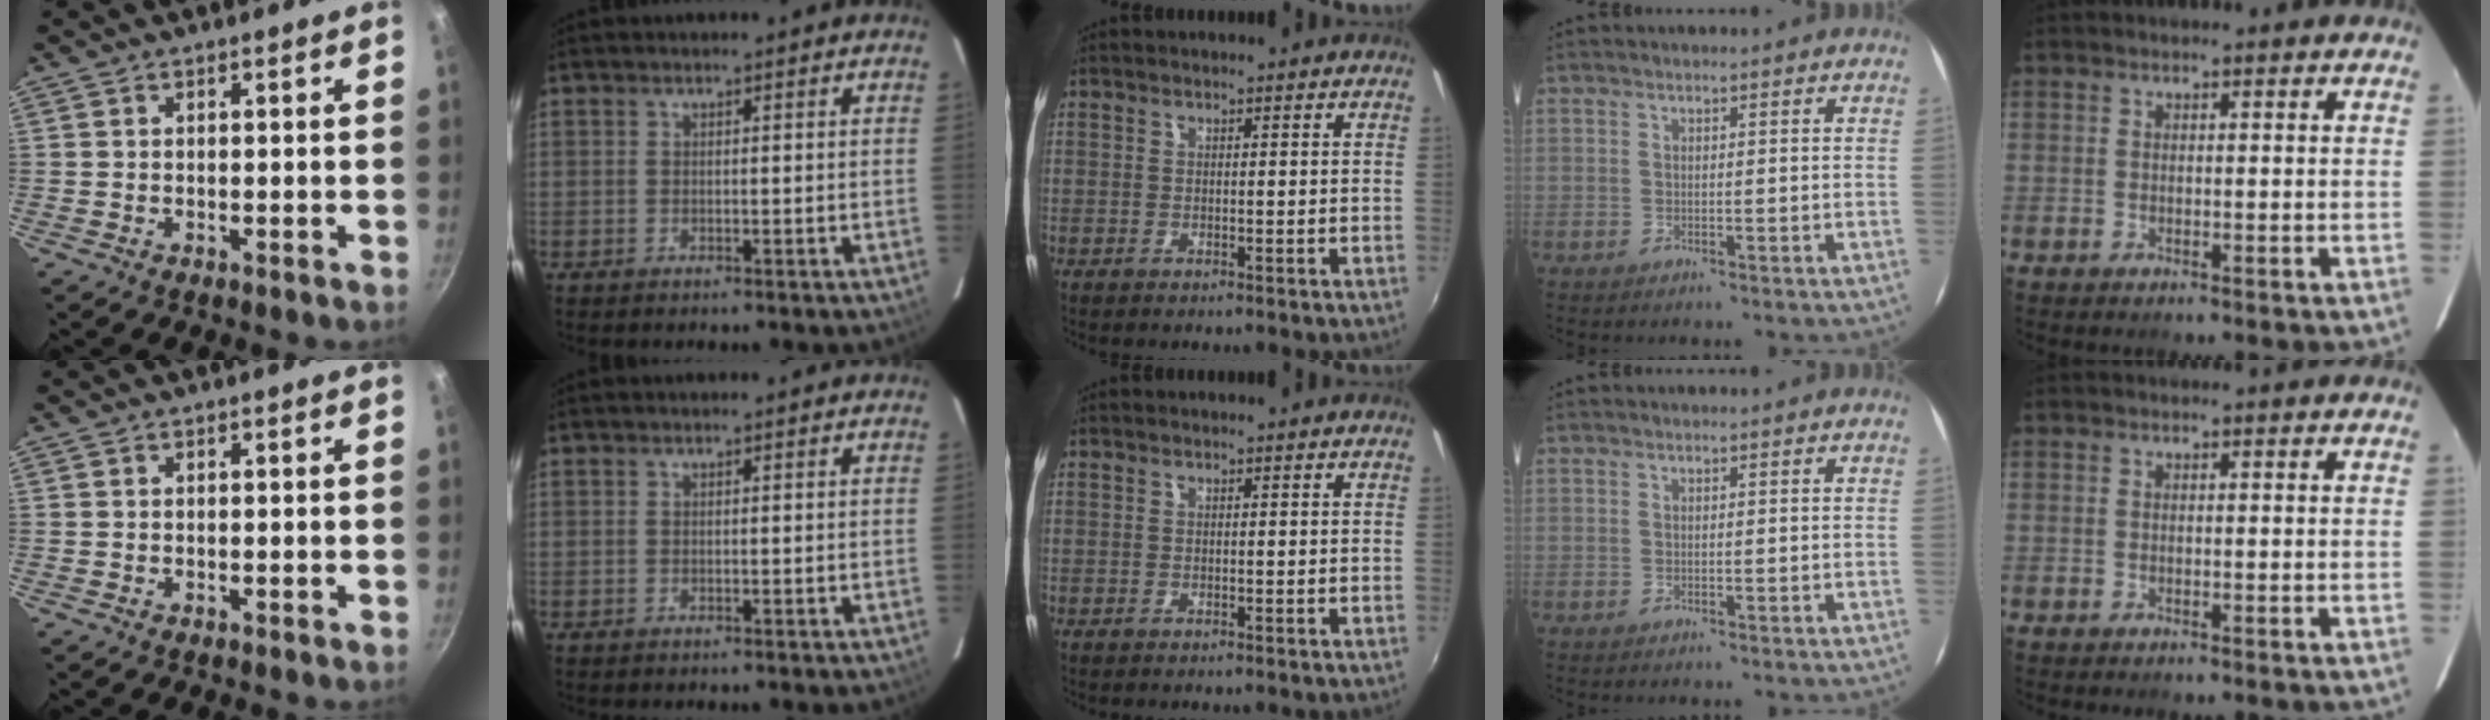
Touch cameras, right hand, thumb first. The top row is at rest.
{}